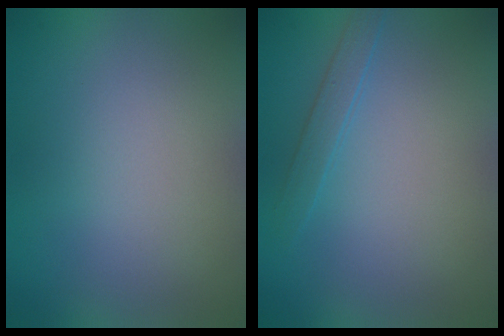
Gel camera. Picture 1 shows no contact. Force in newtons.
{"total": 1.3, "press": 1.3, "slide": 0.1}